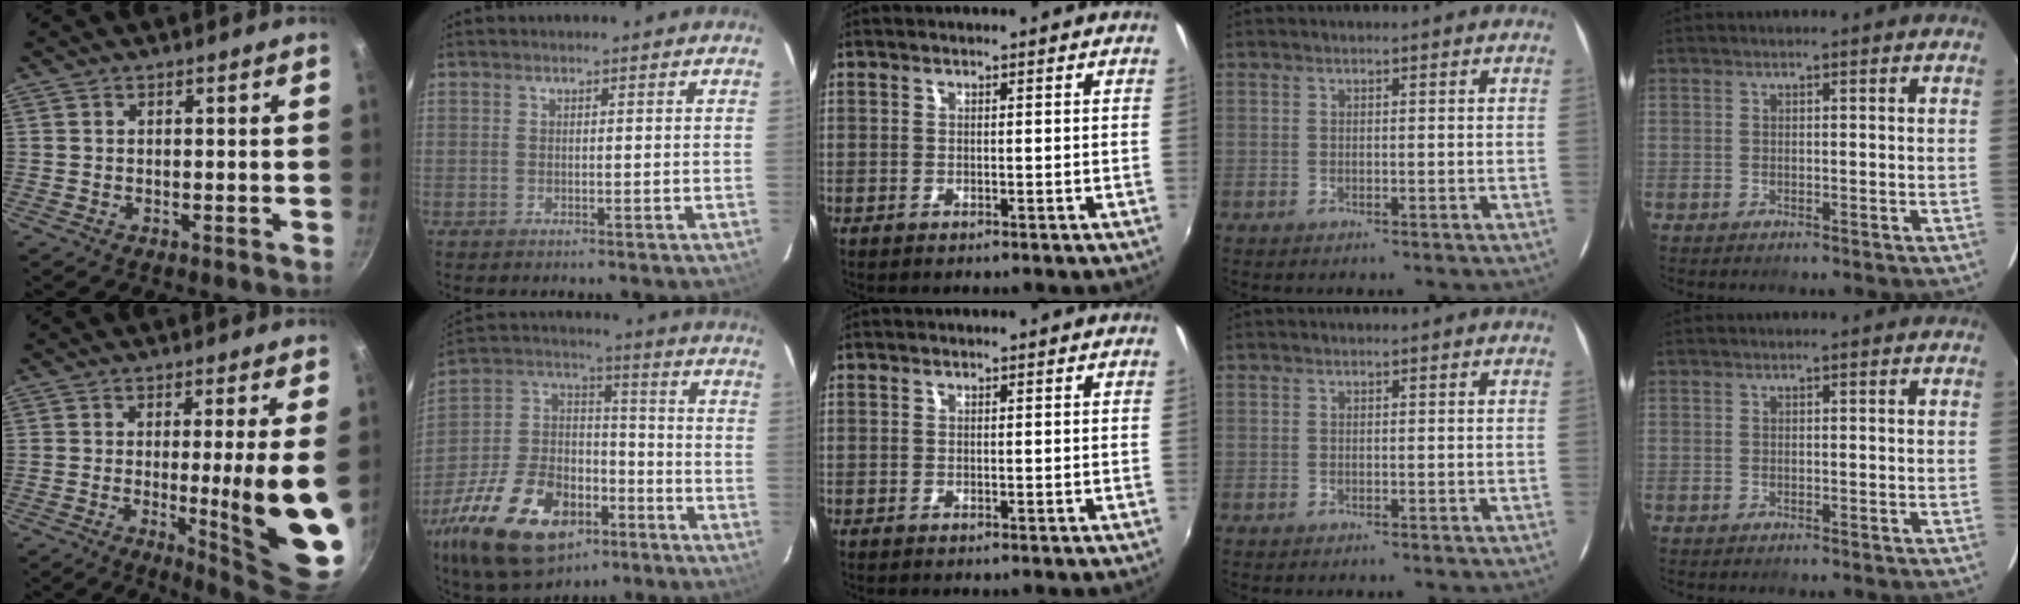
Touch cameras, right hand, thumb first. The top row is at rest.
{"thumb": {"total": 15.1, "force": [-1.3, 1.2, 15.0], "torque": [-0.206, -0.023, -0.009]}, "index": {"total": 25.1, "force": [-13.7, 14.5, 15.2], "torque": [-0.322, 0.009, -0.222]}}